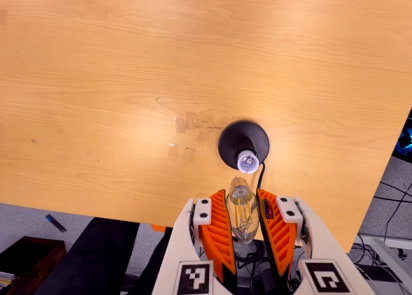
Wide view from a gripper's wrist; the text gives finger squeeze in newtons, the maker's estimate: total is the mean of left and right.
{"total": 12.7, "left": 12.8, "right": 12.5}